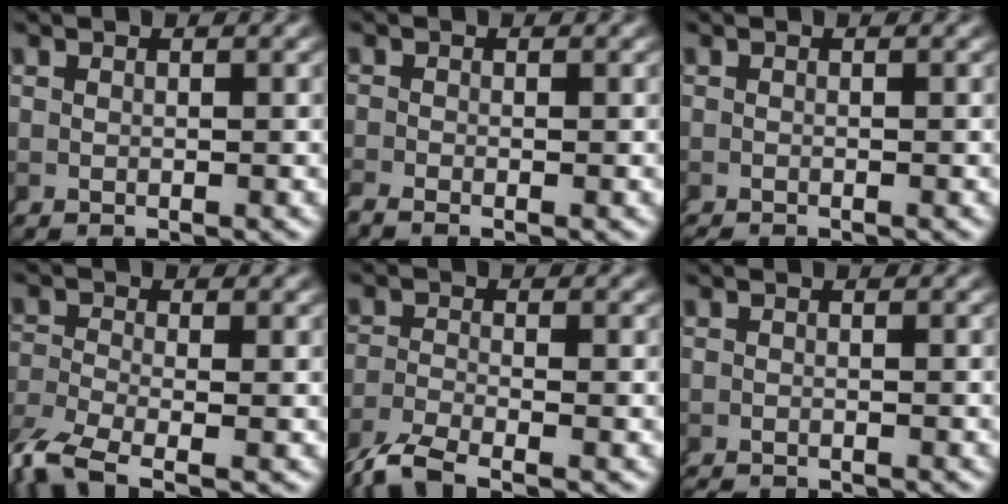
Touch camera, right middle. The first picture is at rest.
{"total": 1.2, "force": [-1.1, -0.3, 0.4], "torque": [-0.001, -0.003, -0.021]}
{"total": 1.0, "force": [-1.0, -0.2, 0.0], "torque": [0.003, -0.008, -0.015]}
{"total": 4.3, "force": [-3.0, 1.2, 2.8], "torque": [-0.072, -0.025, -0.039]}
{"total": 4.5, "force": [-3.8, 0.7, 2.3], "torque": [-0.048, -0.011, -0.059]}
{"total": 1.4, "force": [-1.3, -0.3, -0.2], "torque": [0.009, -0.010, -0.021]}